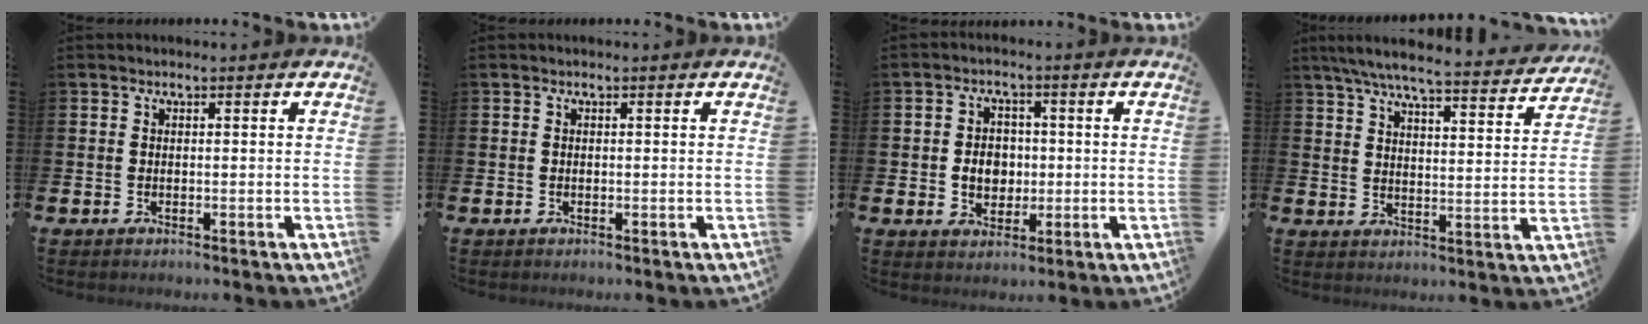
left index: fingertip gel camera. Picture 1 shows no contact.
{"total": 0.0}
{"total": 4.1, "force": [-0.1, 3.5, 2.1], "torque": [-0.036, 0.005, -0.011]}
{"total": 6.7, "force": [6.1, 0.7, 2.8], "torque": [-0.067, -0.044, 0.100]}